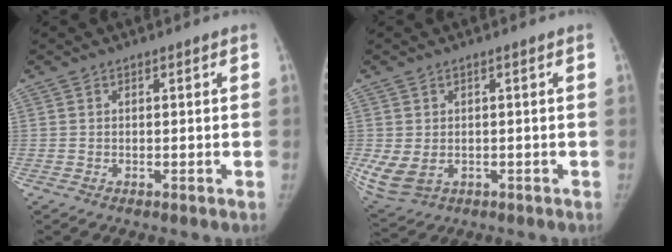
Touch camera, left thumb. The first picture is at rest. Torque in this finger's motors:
{"motor_torque": [-1.13, 1.79, 1.51, 0.64, 0.26]}